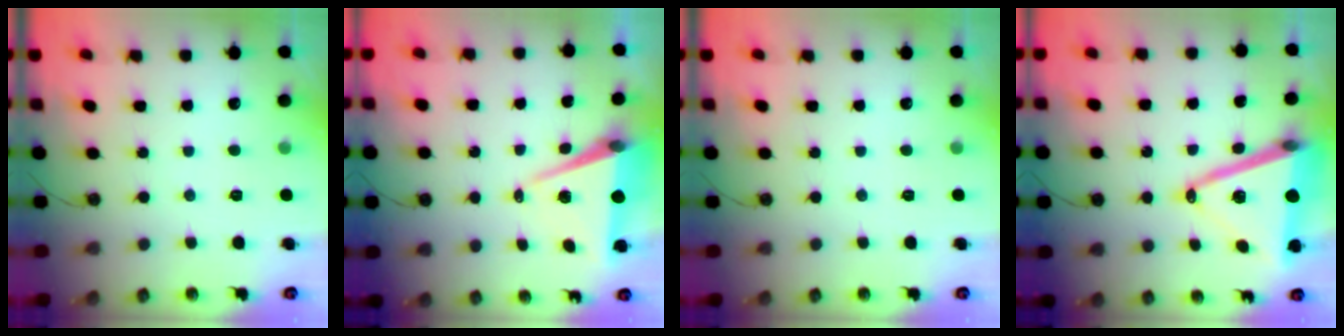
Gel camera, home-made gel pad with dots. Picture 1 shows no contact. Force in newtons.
{"total": 7.5, "press": 6.2, "slide": 4.2}
{"total": 0.0}
{"total": 18.9, "press": 18.5, "slide": 3.8}